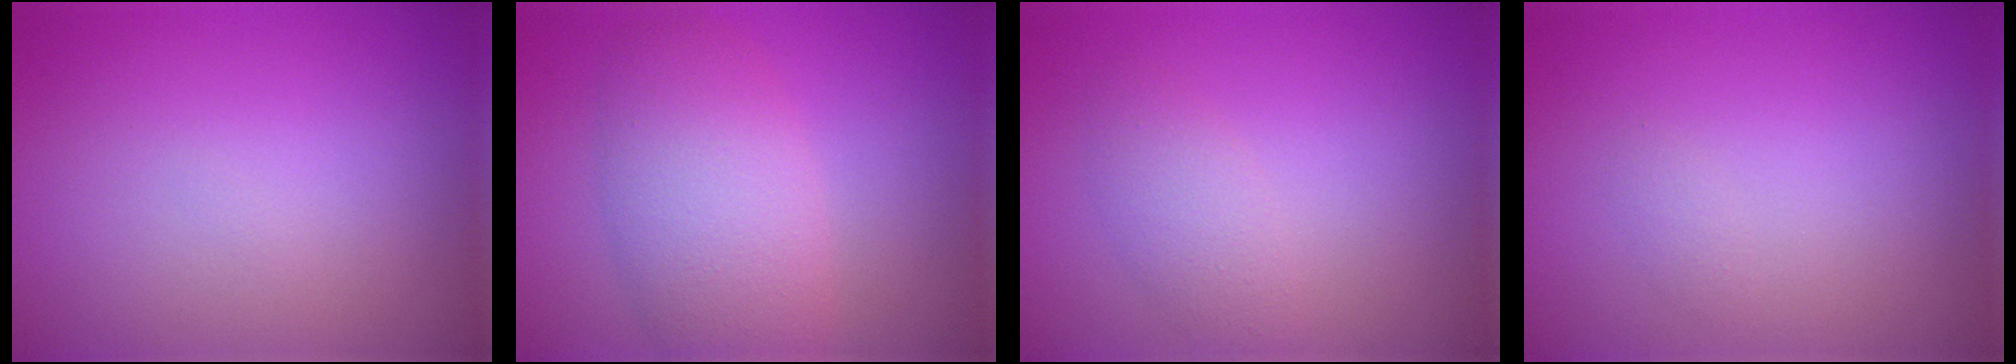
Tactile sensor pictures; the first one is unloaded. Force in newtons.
{"total": 6.4, "press": 6.4, "slide": 0.1}
{"total": 2.1, "press": 2.1, "slide": 0.1}
{"total": 0.6, "press": 0.6, "slide": 0.0}